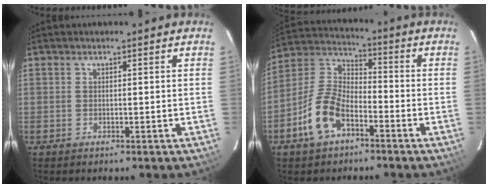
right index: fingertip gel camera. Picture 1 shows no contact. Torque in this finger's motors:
{"motor_torque": [1.09, -0.98, 0.64, 0.14]}